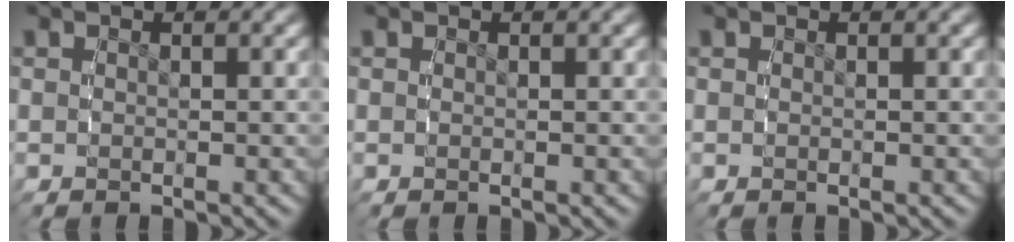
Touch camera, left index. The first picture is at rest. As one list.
[{"total": 0.0}, {"total": 0.0}]